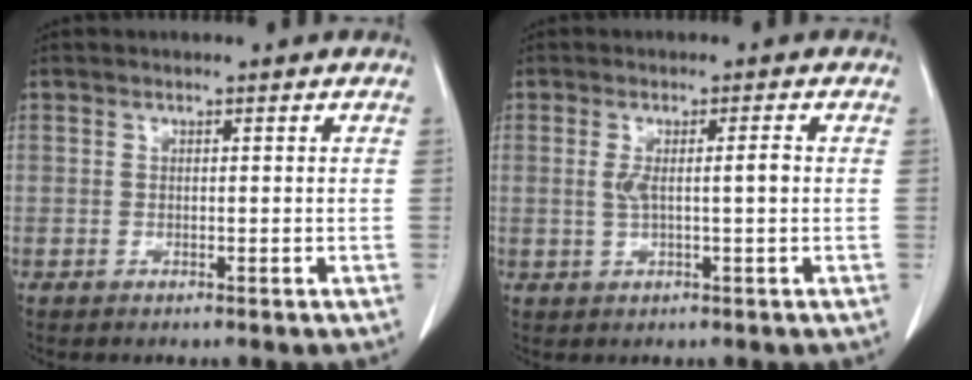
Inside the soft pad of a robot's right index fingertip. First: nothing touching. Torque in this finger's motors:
{"motor_torque": [0.05, 0.13, 0.11, 0.01]}